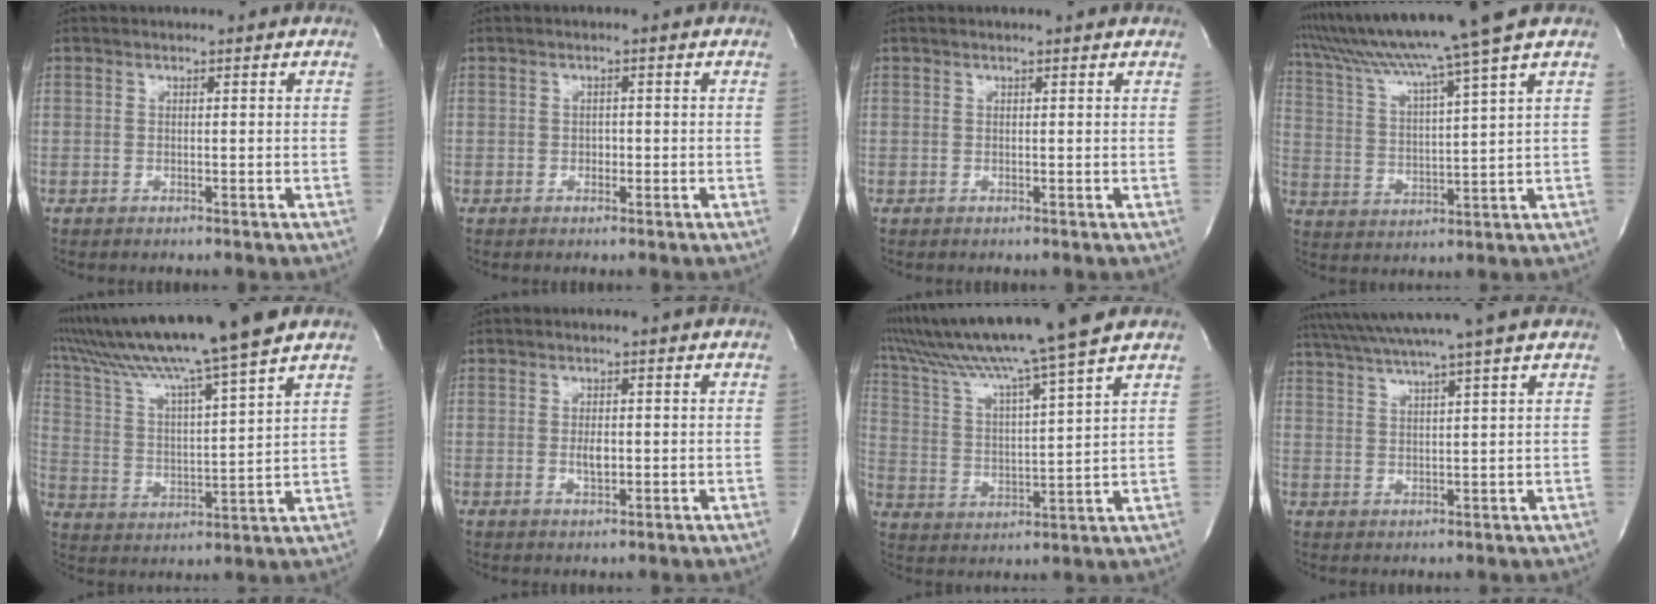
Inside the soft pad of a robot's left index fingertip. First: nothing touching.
{"total": 1.1, "force": [-0.4, 0.8, 0.6], "torque": [-0.008, 0.001, -0.006]}
{"total": 1.3, "force": [1.2, 0.0, 0.5], "torque": [-0.016, 0.007, 0.010]}
{"total": 14.2, "force": [11.7, -3.3, 7.2], "torque": [-0.132, -0.016, 0.196]}
{"total": 18.8, "force": [15.6, -1.7, 10.3], "torque": [-0.191, -0.001, 0.256]}
{"total": 2.2, "force": [-0.3, 0.8, 2.0], "torque": [-0.039, -0.003, -0.002]}
{"total": 17.2, "force": [14.6, -2.4, 8.9], "torque": [-0.166, -0.010, 0.234]}
{"total": 12.3, "force": [10.5, -1.9, 6.2], "torque": [-0.114, 0.010, 0.153]}